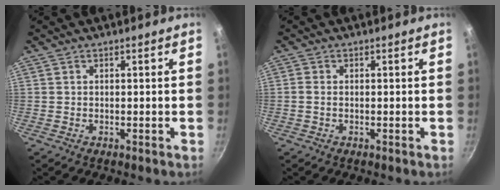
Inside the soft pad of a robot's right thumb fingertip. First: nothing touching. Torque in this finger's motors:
{"motor_torque": [0.00, -0.01, -0.16, 0.08, -0.04]}